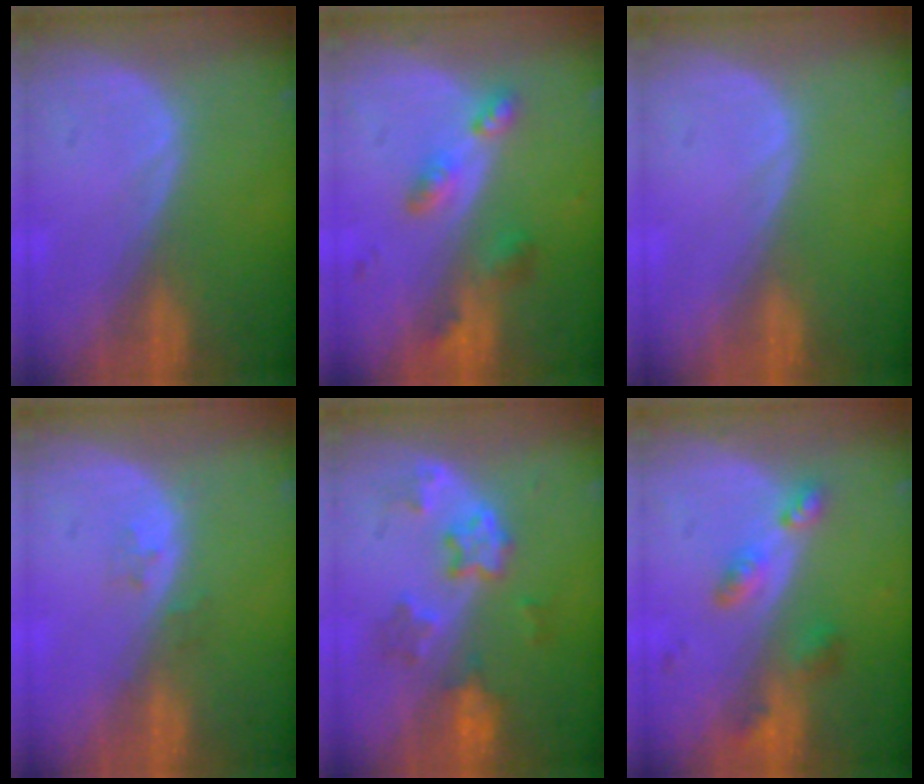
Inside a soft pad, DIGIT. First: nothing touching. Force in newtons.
{"total": 5.2, "press": 4.8, "slide": 1.8}
{"total": 0.0}
{"total": 1.9, "press": 1.4, "slide": 1.2}
{"total": 5.7, "press": 5.7, "slide": 0.4}
{"total": 5.3, "press": 4.8, "slide": 2.2}